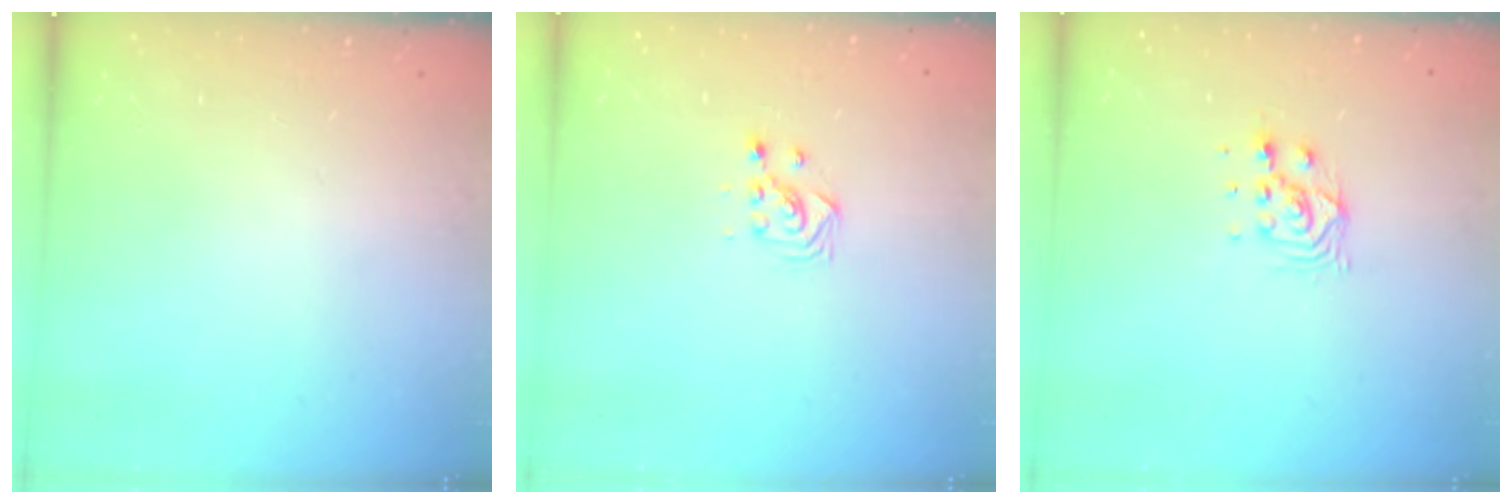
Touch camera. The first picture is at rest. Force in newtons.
{"total": 2.9, "press": 2.9, "slide": 0.3}
{"total": 6.8, "press": 6.8, "slide": 0.5}